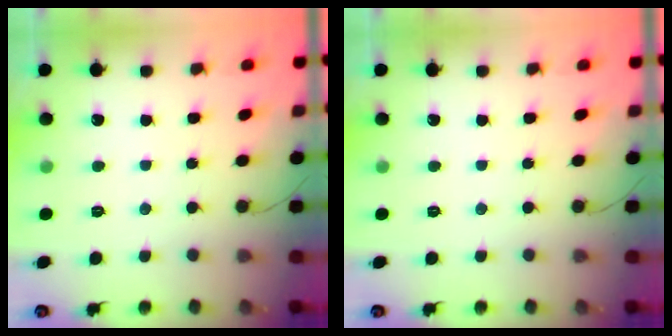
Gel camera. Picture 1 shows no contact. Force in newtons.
{"total": 0.0}